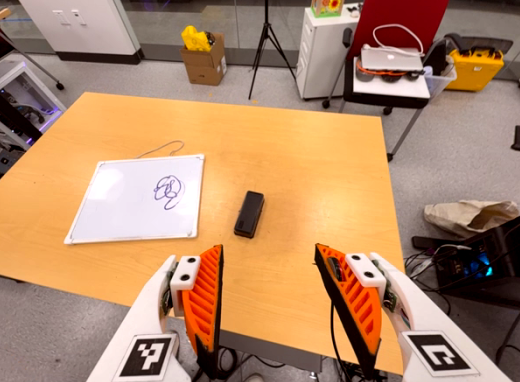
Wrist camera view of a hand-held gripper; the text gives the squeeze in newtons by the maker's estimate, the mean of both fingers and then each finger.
{"total": 0.0}